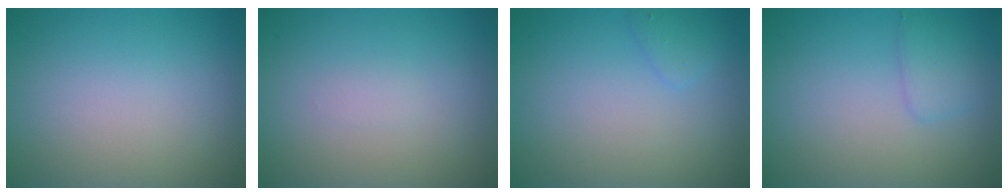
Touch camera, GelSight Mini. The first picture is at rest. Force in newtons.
{"total": 0.5, "press": 0.5, "slide": 0.0}
{"total": 1.1, "press": 1.1, "slide": 0.0}
{"total": 1.7, "press": 1.7, "slide": 0.2}